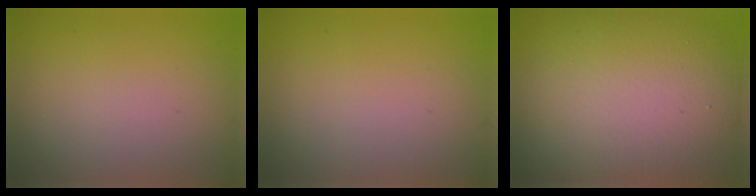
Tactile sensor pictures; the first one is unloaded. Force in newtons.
{"total": 0.0}
{"total": 16.3, "press": 16.3, "slide": 0.9}